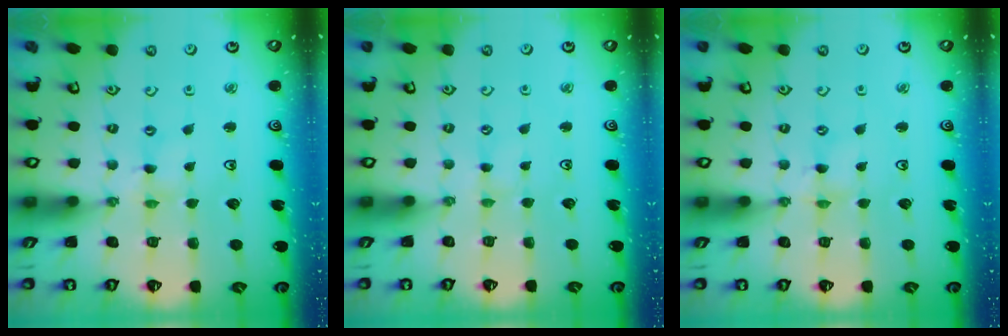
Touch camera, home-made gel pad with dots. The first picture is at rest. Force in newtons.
{"total": 0.8, "press": 0.8, "slide": 0.3}
{"total": 0.0}